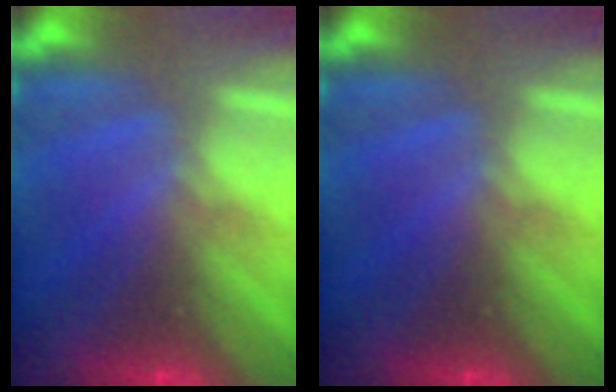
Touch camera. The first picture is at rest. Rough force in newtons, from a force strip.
{"total": 0.0}